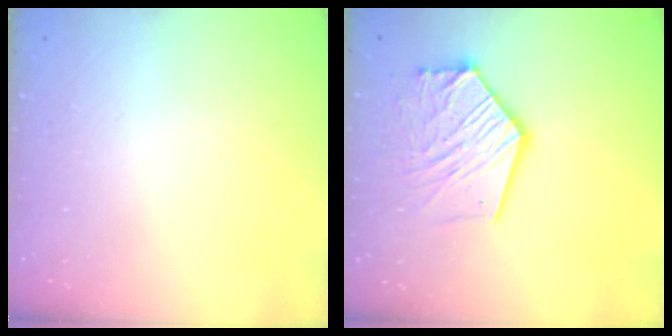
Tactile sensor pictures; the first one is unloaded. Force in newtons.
{"total": 15.1, "press": 15.0, "slide": 1.7}